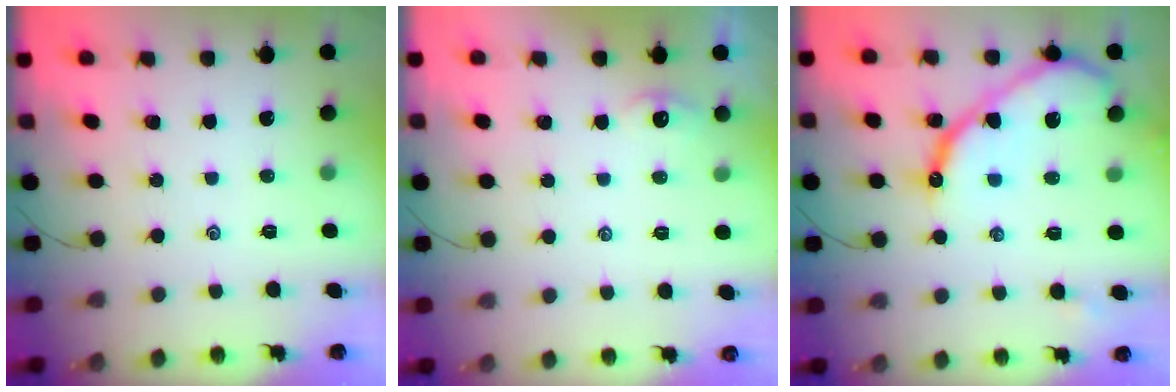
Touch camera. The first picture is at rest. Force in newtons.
{"total": 2.7, "press": 2.7, "slide": 0.3}
{"total": 14.0, "press": 14.0, "slide": 0.9}